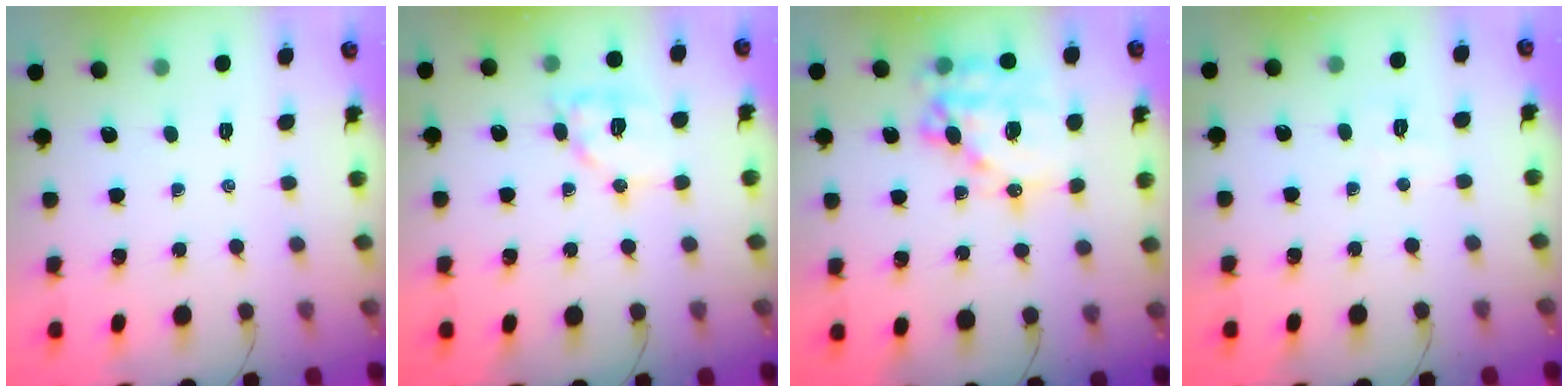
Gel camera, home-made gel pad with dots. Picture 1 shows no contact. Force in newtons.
{"total": 10.9, "press": 10.9, "slide": 0.6}
{"total": 19.0, "press": 18.6, "slide": 3.8}
{"total": 3.2, "press": 3.1, "slide": 0.8}